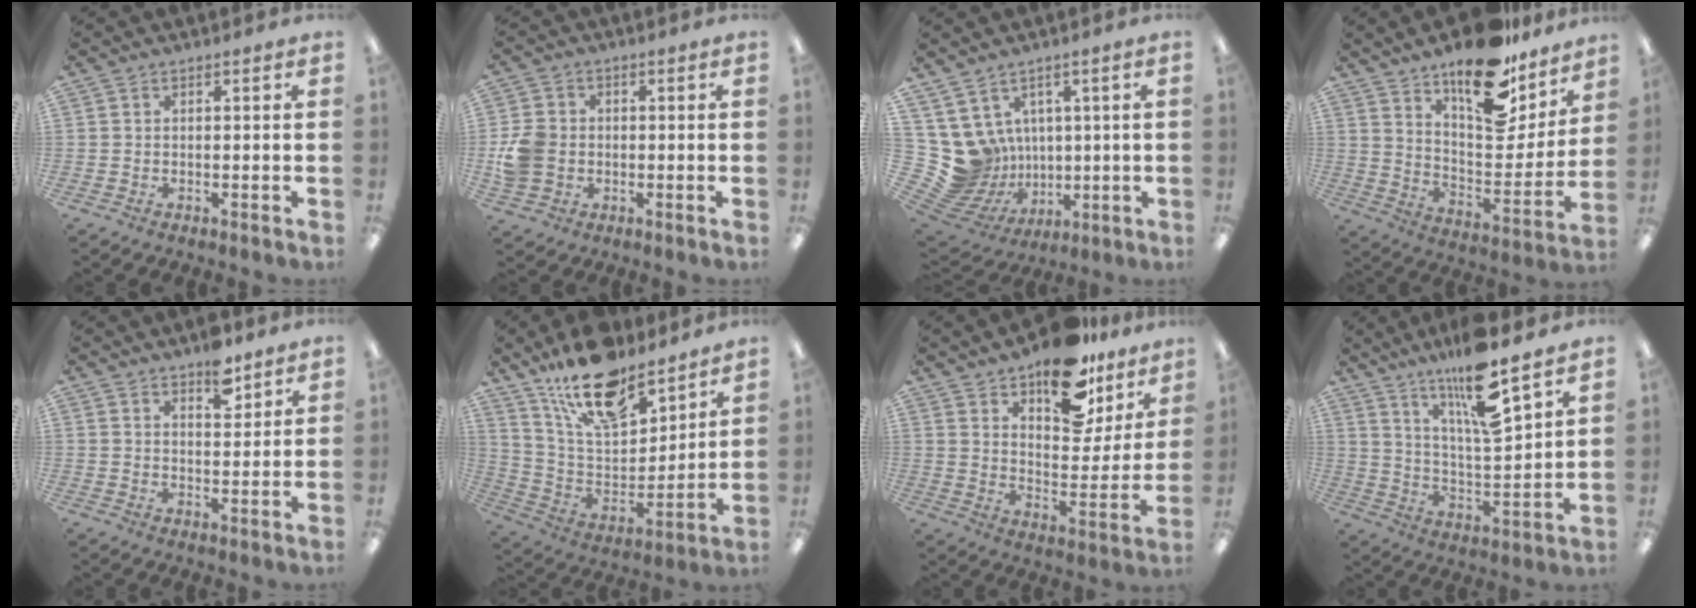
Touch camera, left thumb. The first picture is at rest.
{"total": 7.7, "force": [-0.5, 6.8, 3.5], "torque": [-0.066, 0.015, -0.004]}
{"total": 11.6, "force": [1.5, 11.1, 2.8], "torque": [-0.113, -0.038, 0.045]}
{"total": 20.8, "force": [15.2, 8.8, 11.3], "torque": [-0.151, -0.110, 0.259]}
{"total": 7.1, "force": [5.1, 3.2, 3.6], "torque": [-0.035, -0.030, 0.085]}
{"total": 20.0, "force": [14.9, 8.5, 10.2], "torque": [-0.188, -0.083, 0.263]}
{"total": 17.2, "force": [13.0, 7.7, 8.2], "torque": [-0.109, -0.086, 0.224]}
{"total": 14.8, "force": [11.2, 2.5, 9.3], "torque": [-0.163, -0.072, 0.185]}